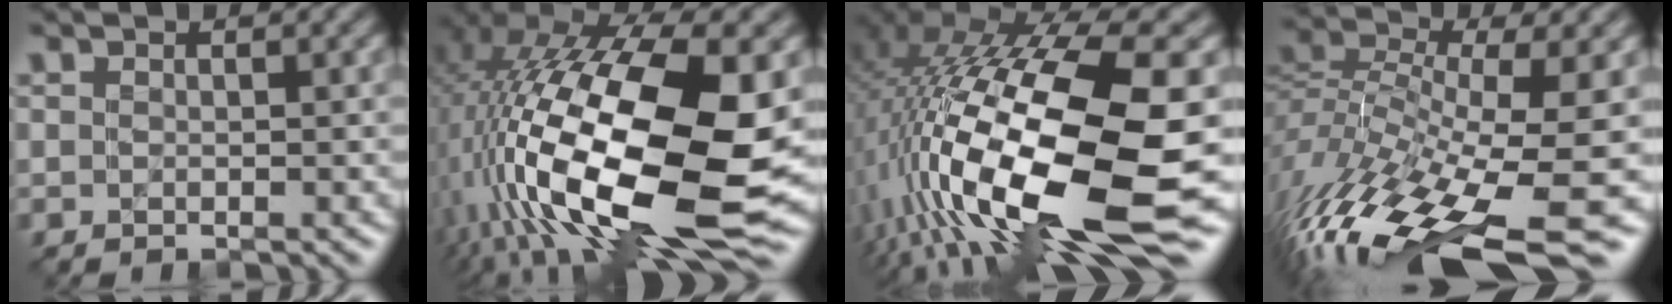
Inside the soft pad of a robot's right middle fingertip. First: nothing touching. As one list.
[{"total": 19.0, "force": [-2.6, 8.9, 16.6], "torque": [-0.324, -0.034, -0.036]}, {"total": 19.0, "force": [-2.4, 7.3, 17.4], "torque": [-0.318, -0.042, -0.023]}, {"total": 14.3, "force": [-6.3, 4.8, 11.9], "torque": [-0.245, 0.008, -0.111]}]